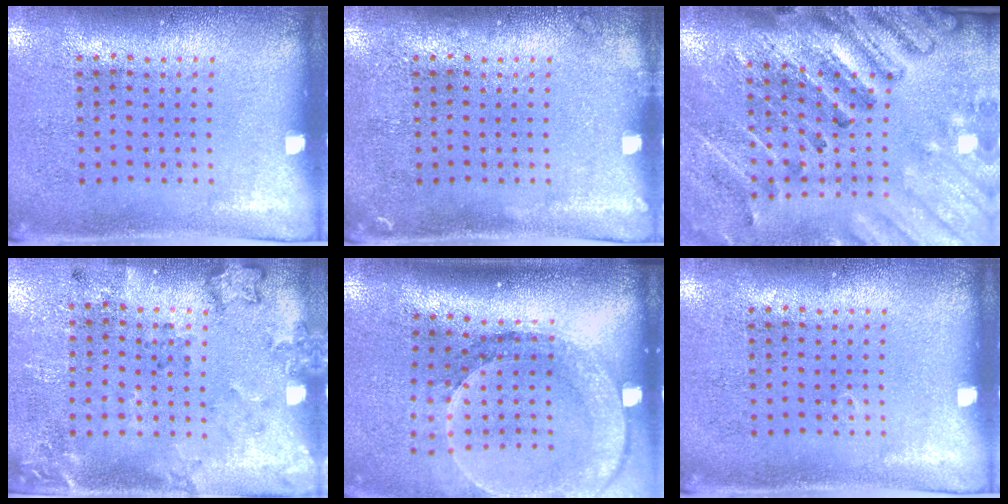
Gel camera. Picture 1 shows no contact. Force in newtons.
{"total": 0.7, "press": 0.7, "slide": 0.2}
{"total": 2.7, "press": 2.7, "slide": 0.3}
{"total": 2.0, "press": 1.4, "slide": 1.4}
{"total": 2.6, "press": 2.0, "slide": 1.6}
{"total": 0.0}